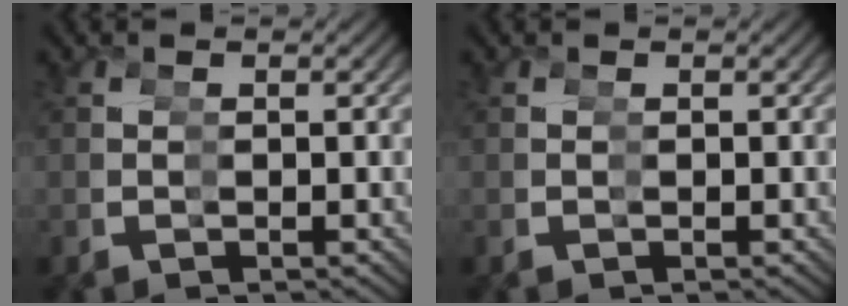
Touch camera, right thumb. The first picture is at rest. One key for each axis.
{"total": 0.0}